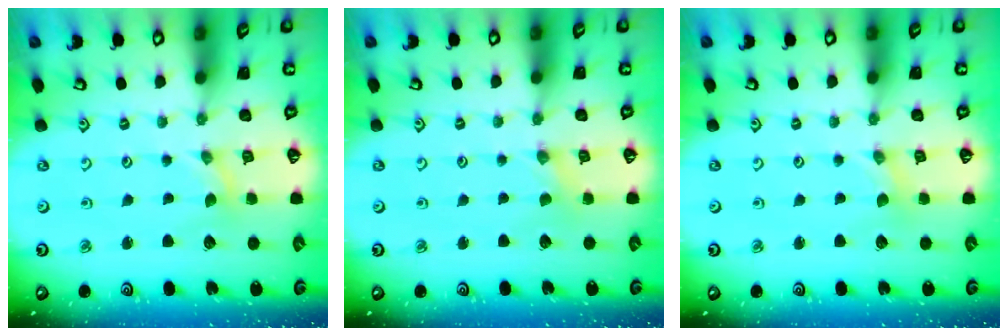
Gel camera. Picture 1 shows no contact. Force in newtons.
{"total": 0.0}
{"total": 0.0}